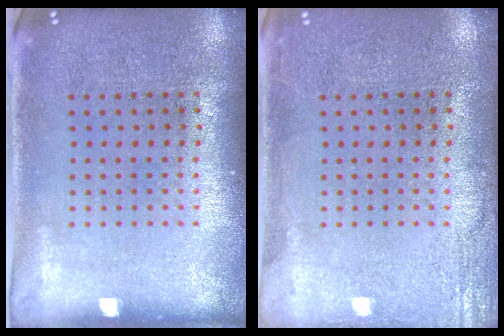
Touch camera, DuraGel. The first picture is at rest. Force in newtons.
{"total": 2.2, "press": 2.2, "slide": 0.4}